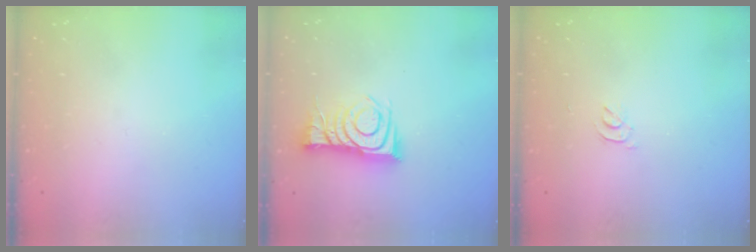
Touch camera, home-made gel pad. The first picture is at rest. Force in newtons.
{"total": 11.2, "press": 11.2, "slide": 0.5}
{"total": 2.9, "press": 2.9, "slide": 0.5}